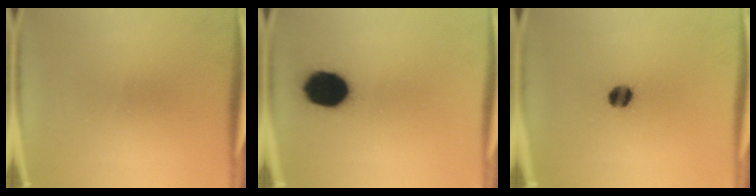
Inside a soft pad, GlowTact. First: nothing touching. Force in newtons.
{"total": 12.3}
{"total": 4.4}